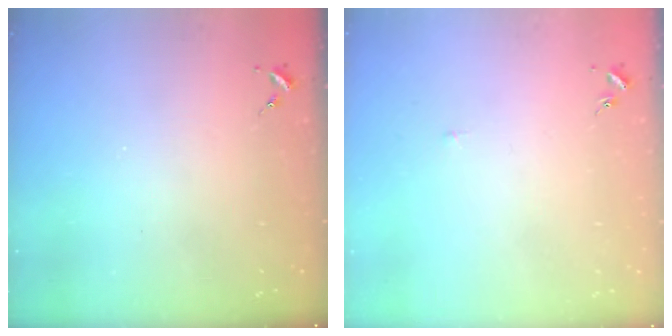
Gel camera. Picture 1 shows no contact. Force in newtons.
{"total": 1.8, "press": 1.8, "slide": 0.3}